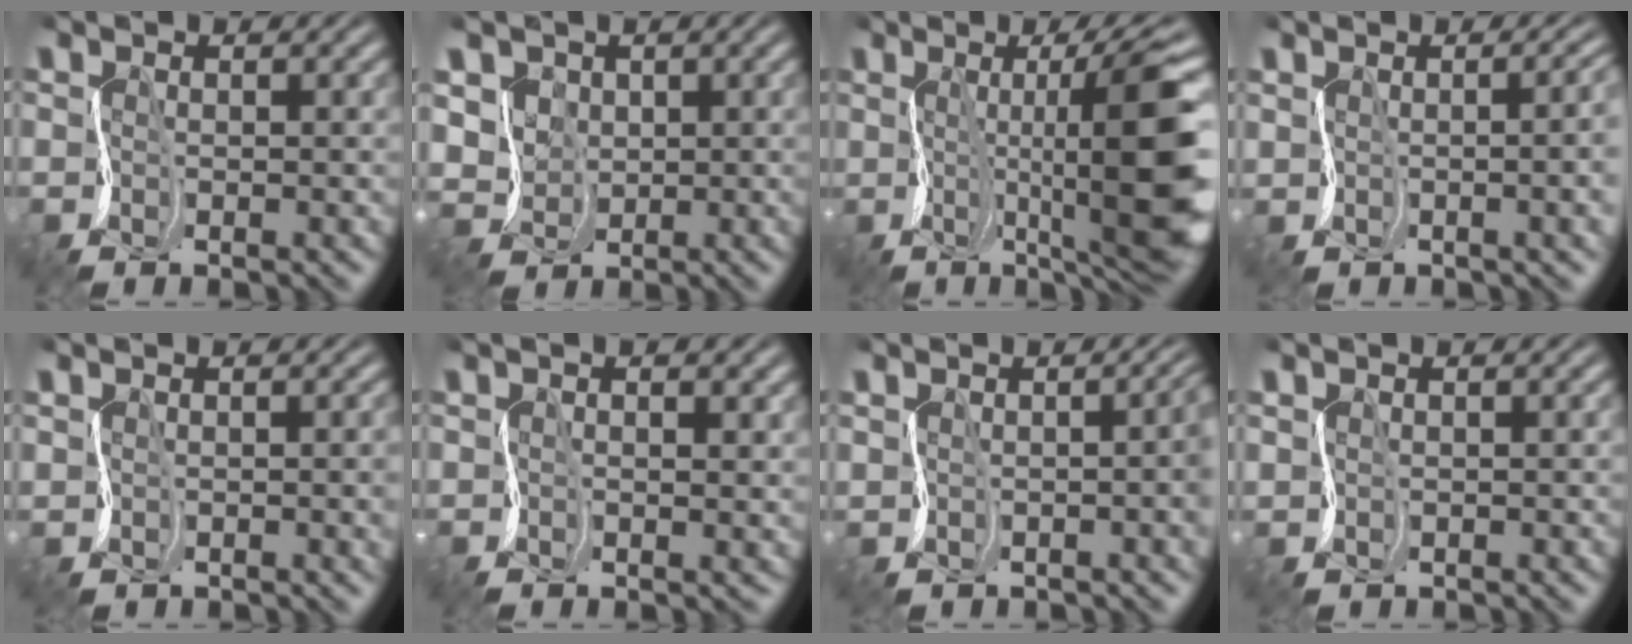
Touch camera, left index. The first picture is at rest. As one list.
[{"total": 4.8, "force": [3.6, 3.2, 0.2], "torque": [-0.030, 0.017, 0.055]}, {"total": 10.1, "force": [0.7, 1.7, 10.0], "torque": [-0.149, -0.002, 0.024]}, {"total": 4.6, "force": [0.4, 2.1, 4.1], "torque": [-0.017, 0.005, 0.017]}, {"total": 1.1, "force": [0.3, 0.6, 0.9], "torque": [-0.006, 0.002, 0.010]}, {"total": 1.4, "force": [1.1, -0.1, 0.8], "torque": [-0.023, 0.000, 0.021]}, {"total": 2.2, "force": [0.4, 0.5, 2.1], "torque": [-0.019, 0.000, 0.011]}, {"total": 1.1, "force": [0.2, -0.1, -1.1], "torque": [0.007, 0.006, 0.014]}]